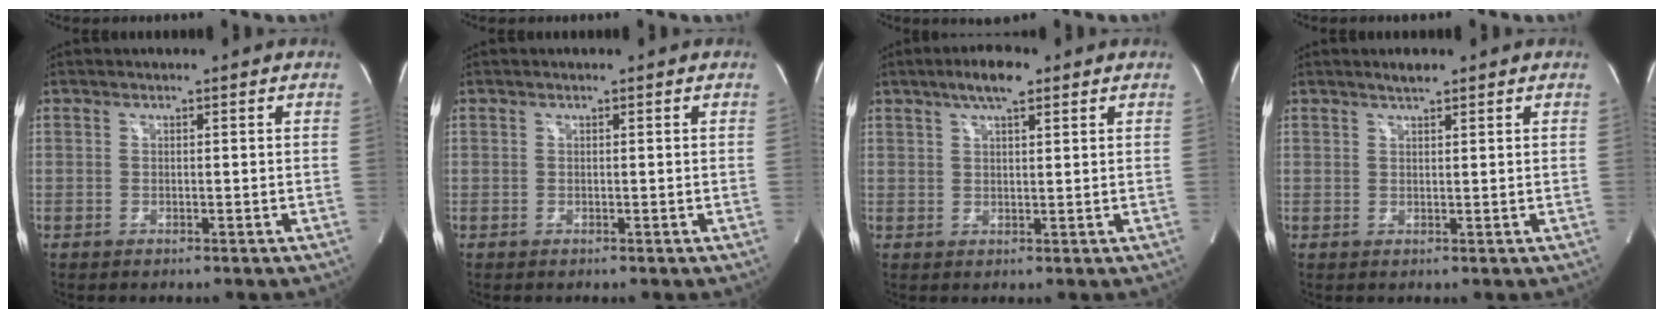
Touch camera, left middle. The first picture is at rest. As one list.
[{"total": 0.0}, {"total": 5.2, "force": [3.3, 1.1, 3.8], "torque": [-0.070, 0.012, 0.054]}, {"total": 1.7, "force": [1.5, 0.3, 0.8], "torque": [-0.023, 0.004, 0.028]}]